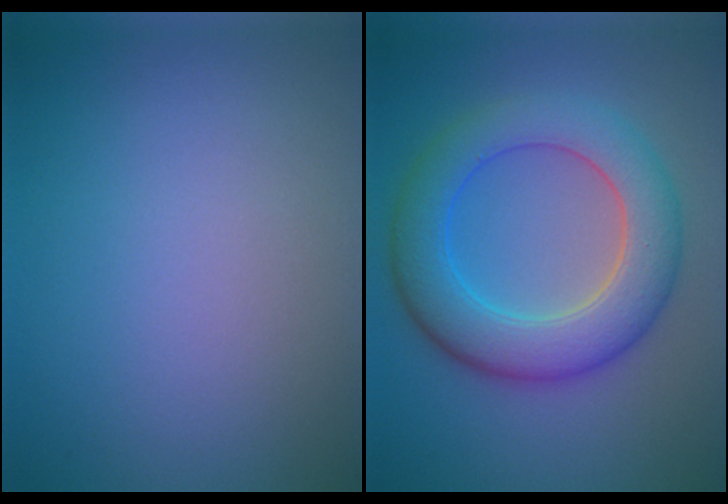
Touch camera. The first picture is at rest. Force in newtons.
{"total": 7.4, "press": 7.4, "slide": 0.5}